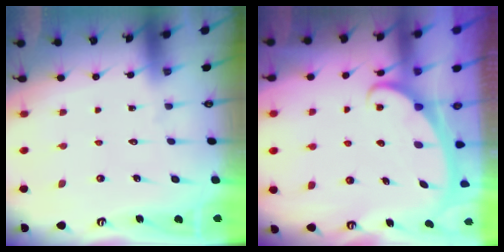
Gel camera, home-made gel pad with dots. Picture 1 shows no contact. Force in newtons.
{"total": 2.4, "press": 2.3, "slide": 0.4}